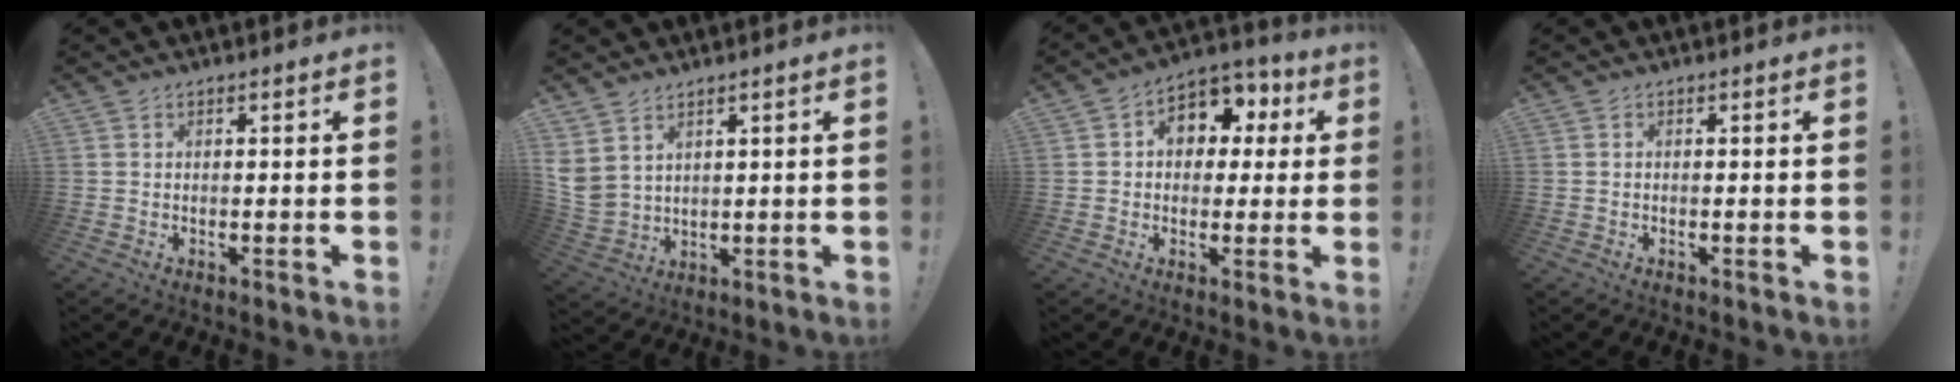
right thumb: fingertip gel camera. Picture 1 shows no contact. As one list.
[{"total": 5.3, "force": [3.5, 3.4, 2.1], "torque": [-0.058, -0.021, 0.071]}, {"total": 9.7, "force": [2.4, 7.7, 5.4], "torque": [-0.064, -0.007, 0.047]}, {"total": 0.0}]